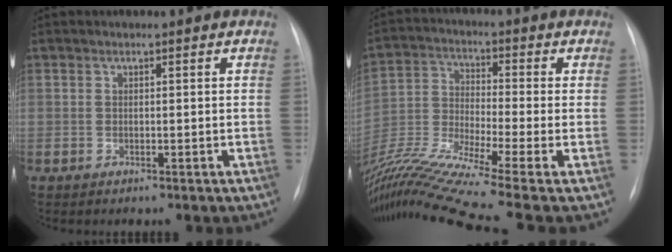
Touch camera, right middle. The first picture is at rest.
{"total": 17.0, "force": [-13.5, -2.5, 9.9], "torque": [-0.215, -0.016, -0.245]}